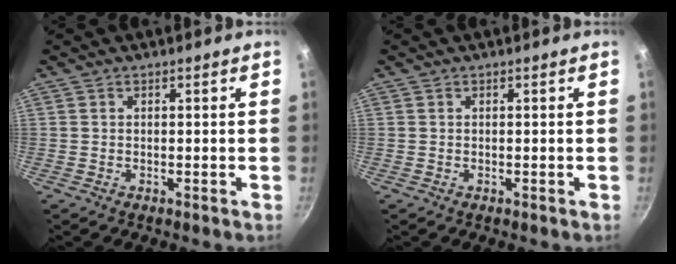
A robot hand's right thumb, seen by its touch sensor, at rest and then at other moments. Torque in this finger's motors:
{"motor_torque": [-0.06, 0.06, 0.00, 0.00, 0.00]}